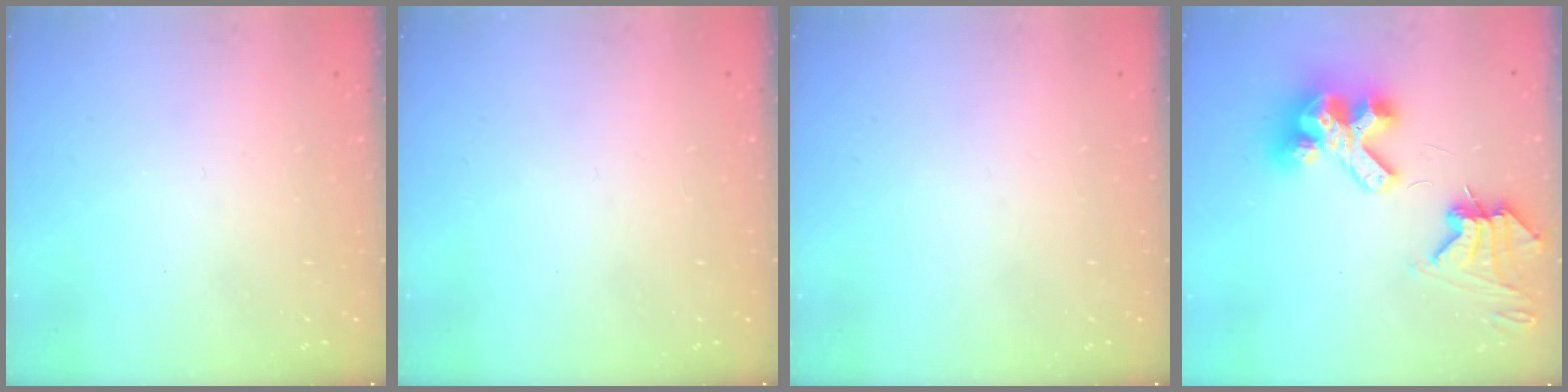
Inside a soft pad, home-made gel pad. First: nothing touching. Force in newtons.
{"total": 0.0}
{"total": 0.0}
{"total": 13.0, "press": 13.0, "slide": 0.9}